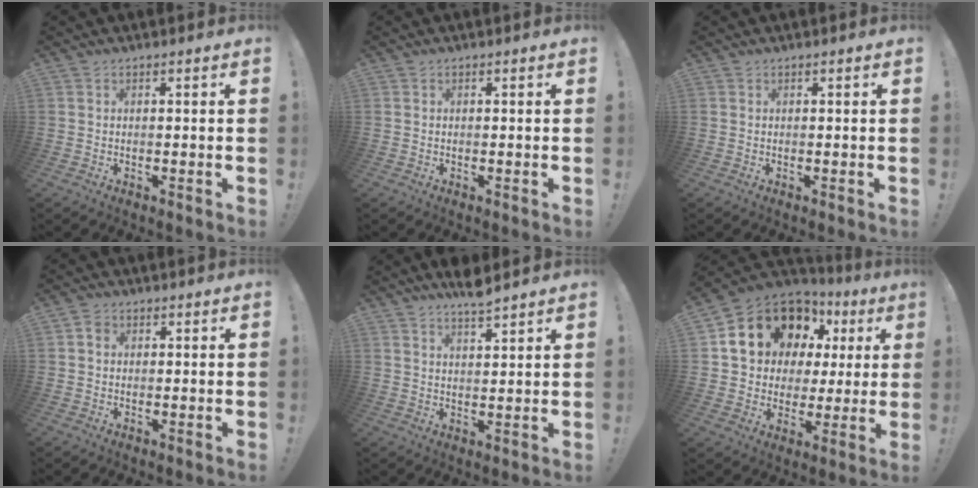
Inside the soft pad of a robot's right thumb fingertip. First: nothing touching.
{"total": 0.0}
{"total": 0.0}
{"total": 2.0, "force": [0.3, 1.6, 1.2], "torque": [-0.017, 0.002, 0.004]}
{"total": 5.5, "force": [4.7, 0.6, 2.7], "torque": [-0.041, -0.032, 0.081]}
{"total": 16.3, "force": [8.4, 11.8, 7.5], "torque": [-0.125, -0.045, 0.177]}